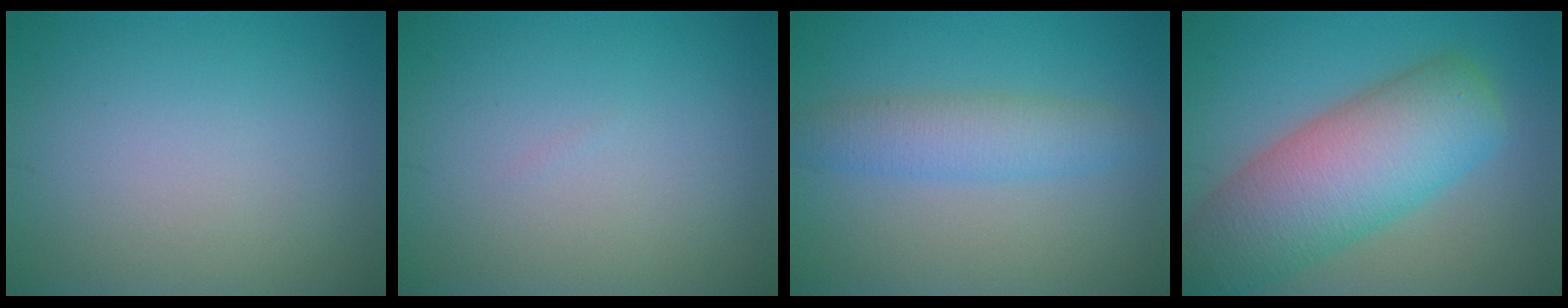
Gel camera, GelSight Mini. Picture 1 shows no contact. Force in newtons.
{"total": 0.0}
{"total": 3.4, "press": 3.4, "slide": 0.1}
{"total": 10.5, "press": 10.4, "slide": 0.6}